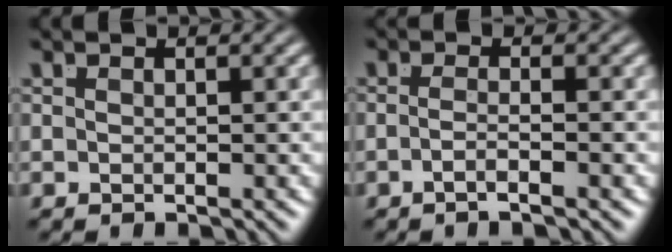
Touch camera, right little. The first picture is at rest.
{"total": 2.2, "force": [-1.5, -0.9, 1.4], "torque": [-0.028, -0.013, -0.022]}